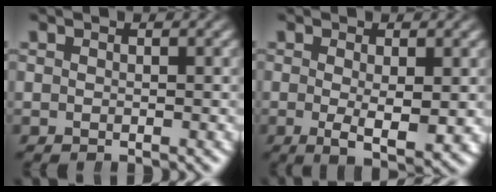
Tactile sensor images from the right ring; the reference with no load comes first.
{"total": 4.1, "force": [-0.9, 1.2, 3.8], "torque": [-0.070, -0.030, -0.004]}